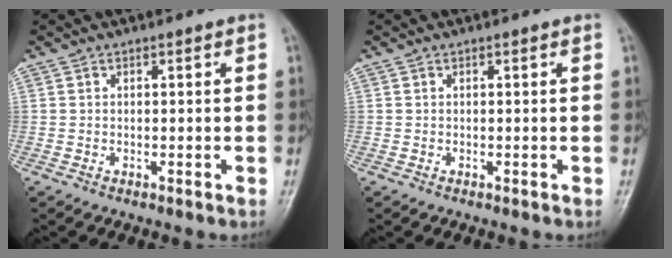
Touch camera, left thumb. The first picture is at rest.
{"total": 0.0}